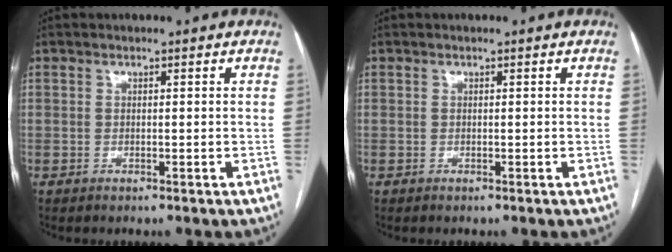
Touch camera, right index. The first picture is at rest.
{"total": 0.0}